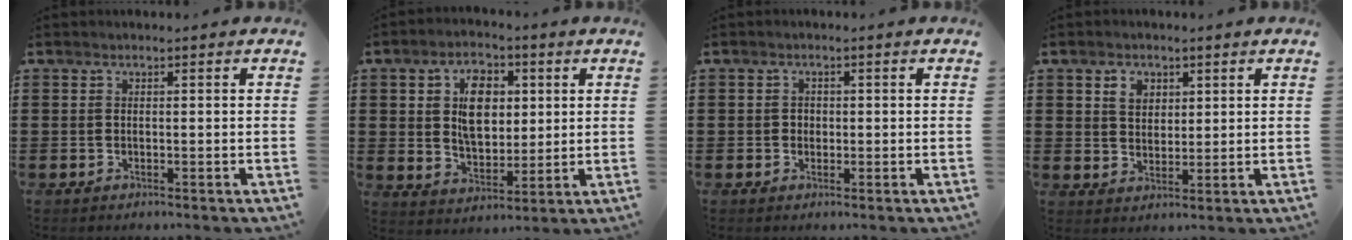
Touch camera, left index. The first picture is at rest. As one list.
[{"total": 7.9, "force": [2.5, 5.0, 5.6], "torque": [-0.102, 0.011, 0.038]}, {"total": 1.0, "force": [0.1, 1.0, 0.3], "torque": [-0.009, 0.006, 0.000]}, {"total": 3.5, "force": [1.9, 2.5, 1.3], "torque": [-0.019, 0.004, 0.030]}]